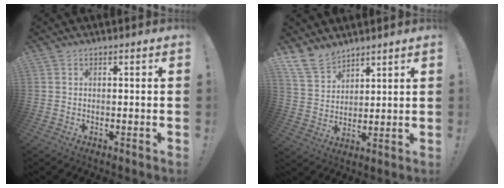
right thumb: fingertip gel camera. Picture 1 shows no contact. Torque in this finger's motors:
{"motor_torque": [0.85, 0.81, 0.63, 0.49, 0.03]}